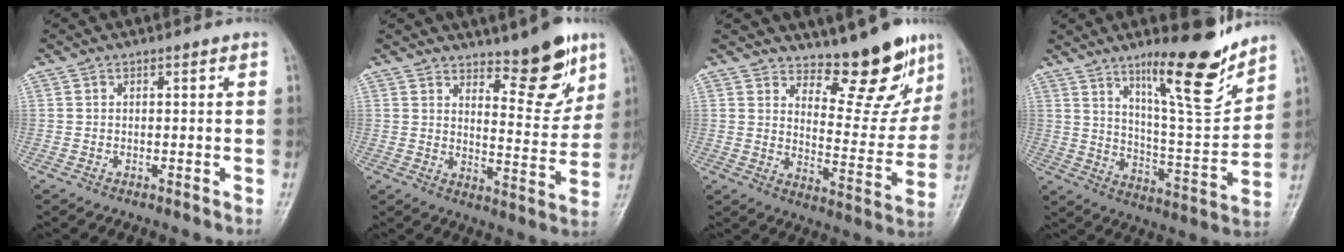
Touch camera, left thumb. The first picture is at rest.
{"total": 10.9, "force": [7.4, 3.7, 7.1], "torque": [-0.069, -0.060, 0.118]}
{"total": 13.5, "force": [10.6, 4.7, 6.9], "torque": [-0.049, -0.089, 0.159]}
{"total": 17.2, "force": [11.9, 3.5, 12.0], "torque": [-0.156, -0.086, 0.199]}